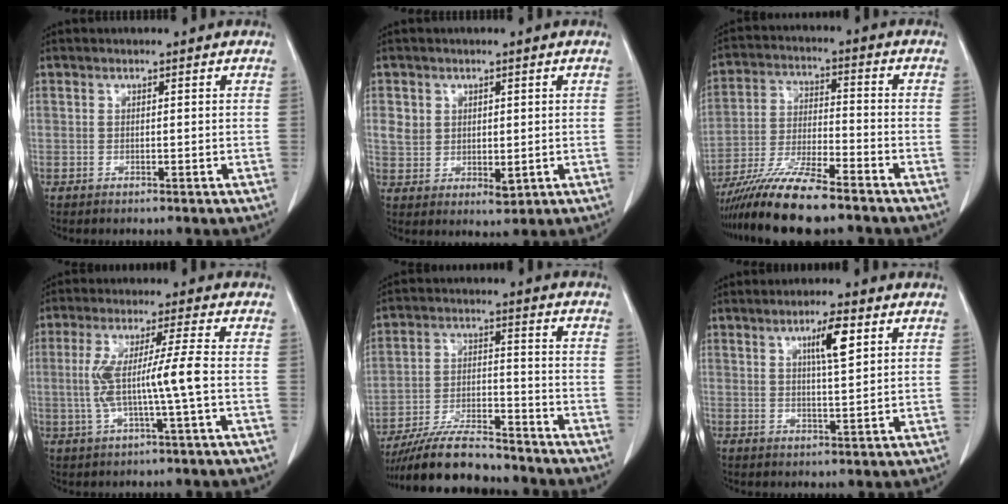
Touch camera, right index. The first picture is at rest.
{"total": 5.1, "force": [1.0, 4.2, 2.8], "torque": [-0.045, -0.005, 0.029]}
{"total": 12.5, "force": [-10.2, 1.0, 7.3], "torque": [-0.134, -0.021, -0.180]}
{"total": 8.1, "force": [-0.8, -0.5, 8.1], "torque": [-0.165, 0.012, -0.012]}
{"total": 13.6, "force": [-12.3, 2.2, 5.3], "torque": [-0.090, 0.001, -0.207]}
{"total": 5.3, "force": [2.3, 0.5, 4.7], "torque": [-0.079, 0.000, 0.038]}